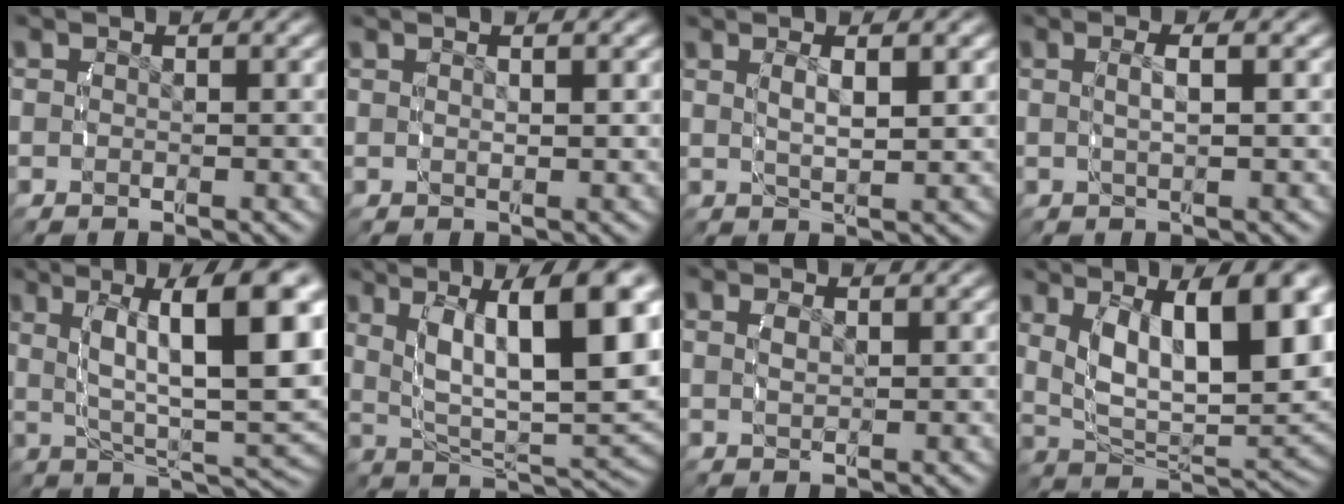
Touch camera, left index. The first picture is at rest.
{"total": 1.1, "force": [0.5, -0.3, 1.0], "torque": [-0.011, -0.003, 0.016]}
{"total": 3.1, "force": [0.9, 0.4, 2.9], "torque": [-0.053, -0.004, 0.026]}
{"total": 2.4, "force": [0.4, 0.3, 2.4], "torque": [-0.039, 0.002, 0.011]}
{"total": 11.4, "force": [1.7, 3.8, 10.6], "torque": [-0.142, 0.009, 0.031]}
{"total": 12.7, "force": [2.5, 5.6, 11.2], "torque": [-0.168, 0.000, 0.052]}
{"total": 1.0, "force": [0.4, 0.2, 0.9], "torque": [-0.017, -0.005, 0.013]}
{"total": 11.9, "force": [1.6, 6.1, 10.0], "torque": [-0.181, -0.012, 0.040]}